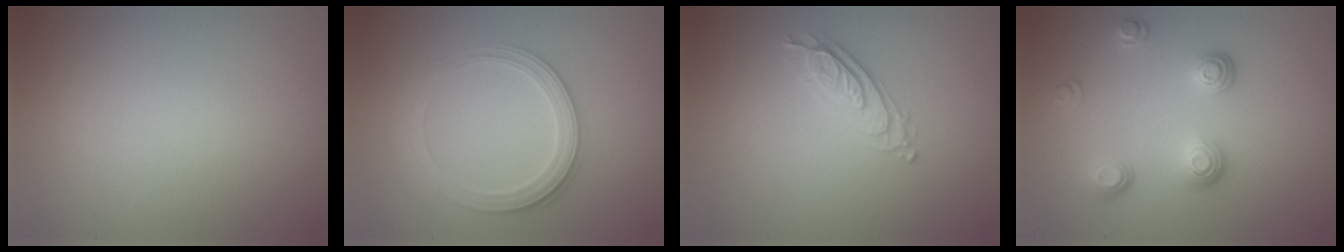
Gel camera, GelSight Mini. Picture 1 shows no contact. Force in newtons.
{"total": 2.8, "press": 2.7, "slide": 0.7}
{"total": 2.2, "press": 2.2, "slide": 0.4}
{"total": 3.5, "press": 2.6, "slide": 2.4}